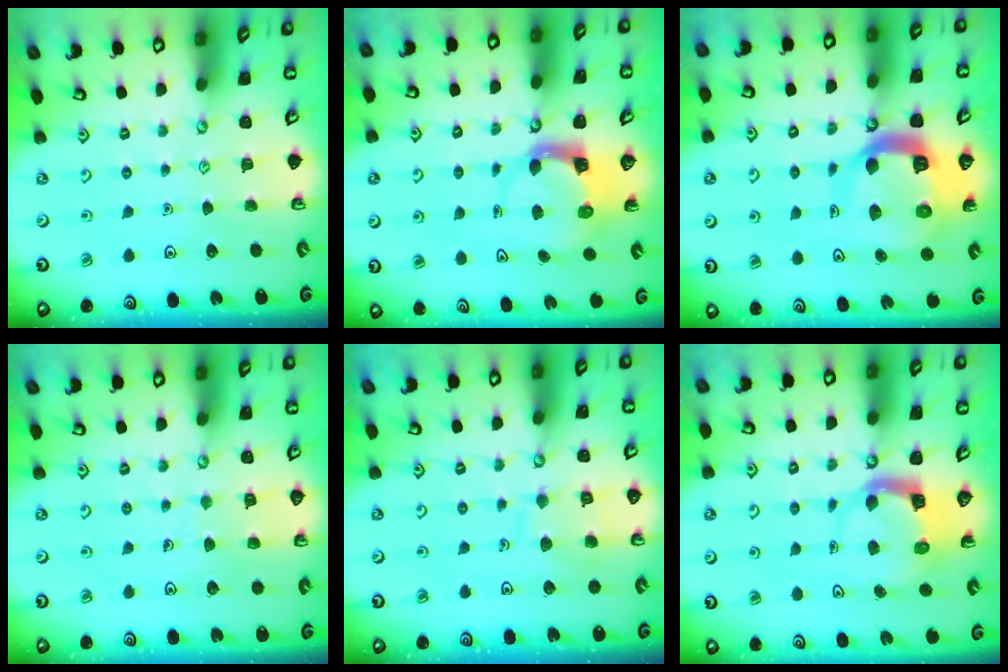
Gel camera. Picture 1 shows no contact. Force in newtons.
{"total": 3.8, "press": 3.7, "slide": 0.5}
{"total": 12.9, "press": 12.8, "slide": 1.6}
{"total": 5.6, "press": 5.6, "slide": 0.5}
{"total": 8.0, "press": 8.0, "slide": 0.8}
{"total": 4.0, "press": 4.0, "slide": 0.3}